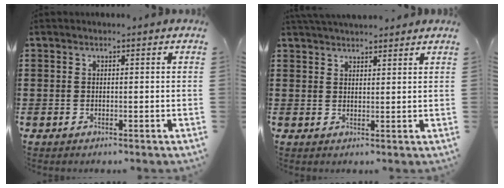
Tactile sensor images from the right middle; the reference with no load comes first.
{"total": 2.8, "force": [2.7, 0.3, 0.3], "torque": [-0.012, -0.001, 0.053]}